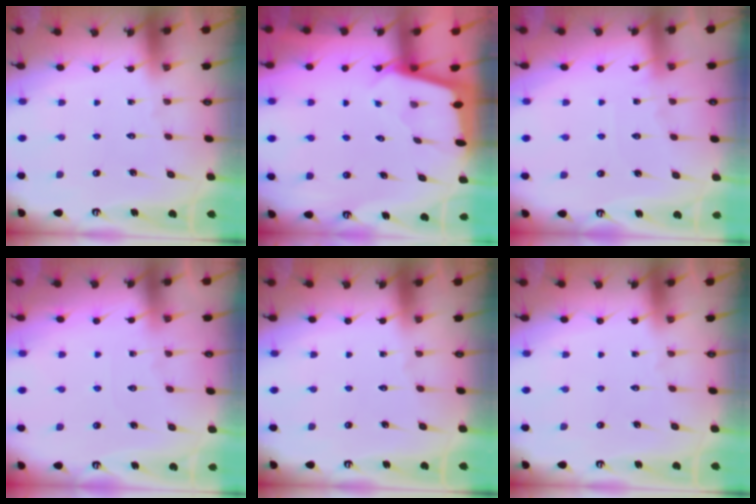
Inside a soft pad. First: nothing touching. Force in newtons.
{"total": 2.0, "press": 2.0, "slide": 0.2}
{"total": 5.8, "press": 5.8, "slide": 0.6}
{"total": 5.9, "press": 5.8, "slide": 0.8}
{"total": 0.0}
{"total": 0.0}